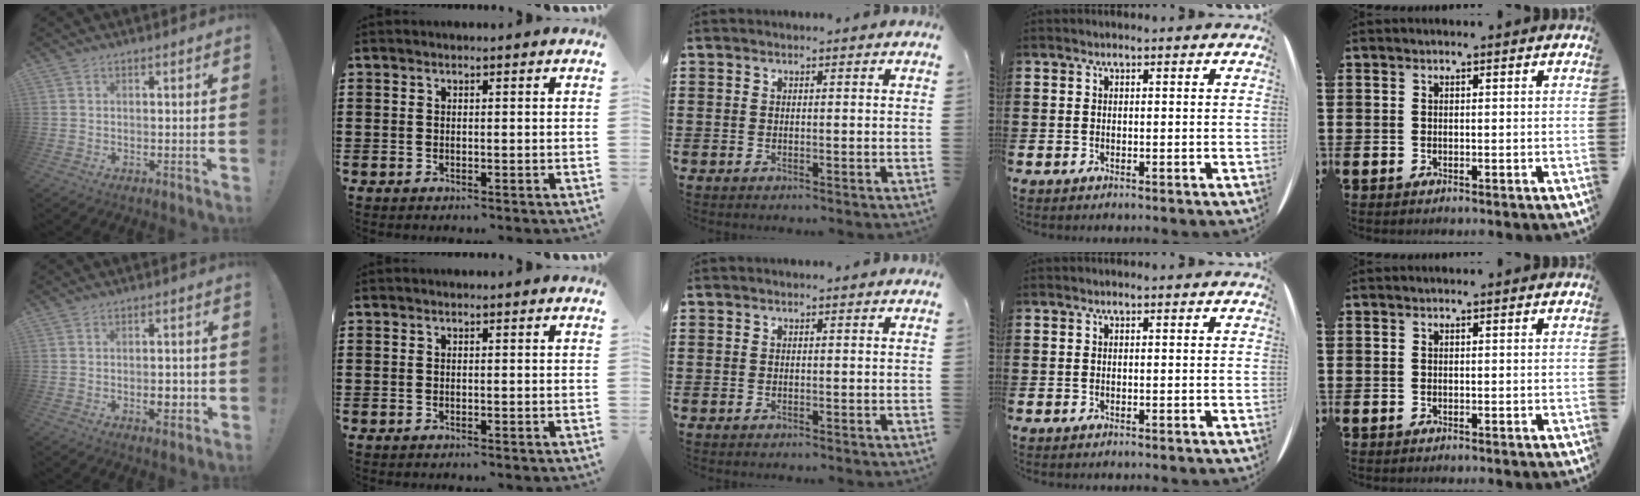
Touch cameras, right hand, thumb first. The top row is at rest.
{"thumb": {"total": 4.1, "force": [-1.4, 2.3, 3.1], "torque": [-0.041, 0.006, -0.024]}}